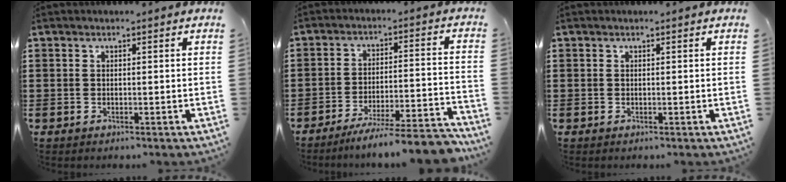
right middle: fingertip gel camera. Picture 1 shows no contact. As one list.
[{"total": 7.7, "force": [-7.0, -0.2, 3.2], "torque": [-0.047, -0.004, -0.129]}, {"total": 0.0}]